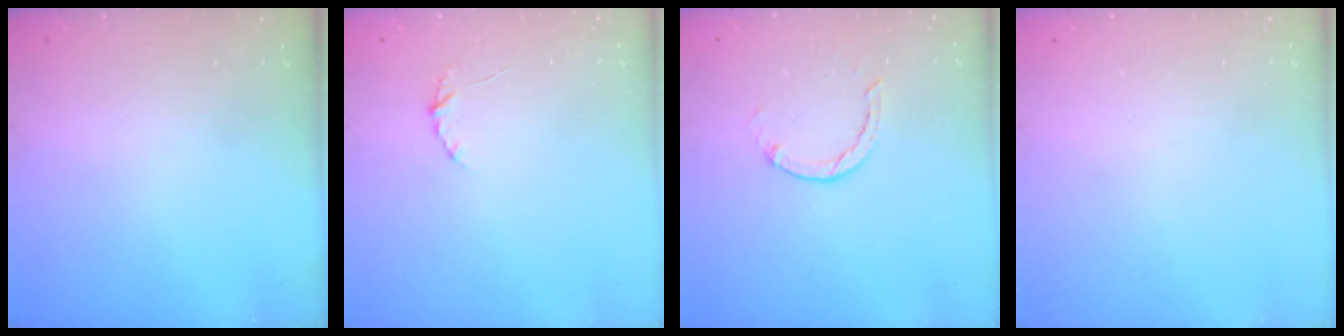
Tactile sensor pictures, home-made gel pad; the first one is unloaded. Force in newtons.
{"total": 3.9, "press": 3.9, "slide": 0.5}
{"total": 0.0}
{"total": 0.0}